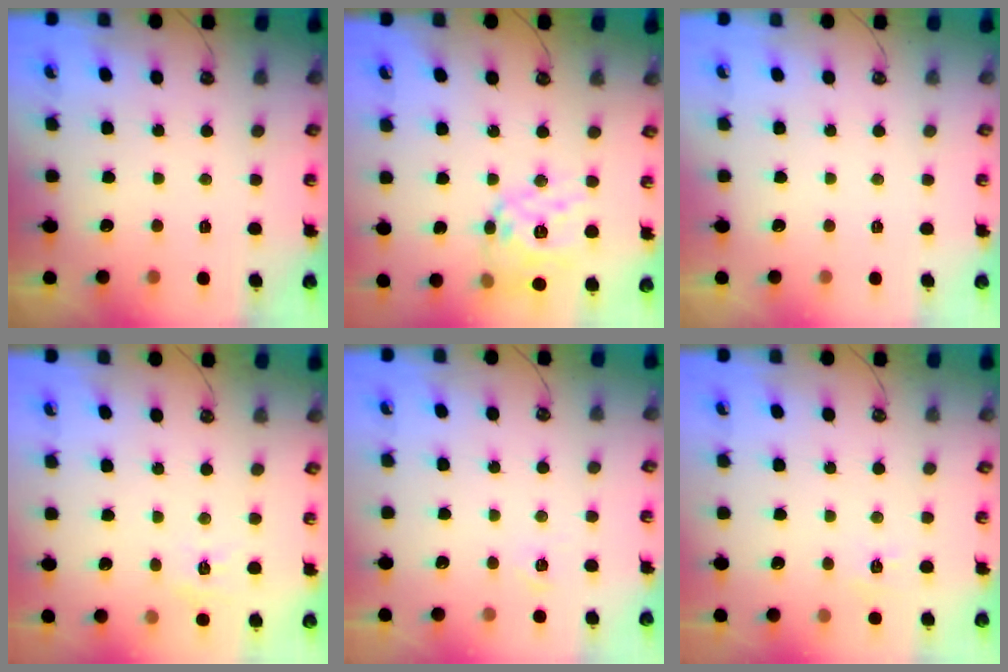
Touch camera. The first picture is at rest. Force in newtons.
{"total": 15.3, "press": 15.2, "slide": 1.4}
{"total": 0.0}
{"total": 6.8, "press": 6.7, "slide": 0.6}
{"total": 4.1, "press": 4.1, "slide": 0.5}
{"total": 6.6, "press": 6.6, "slide": 0.5}